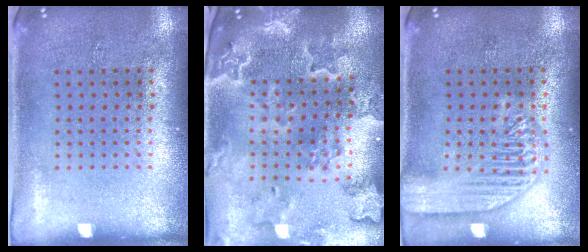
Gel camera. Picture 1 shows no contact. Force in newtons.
{"total": 2.9, "press": 2.7, "slide": 1.0}
{"total": 3.6, "press": 3.6, "slide": 0.5}